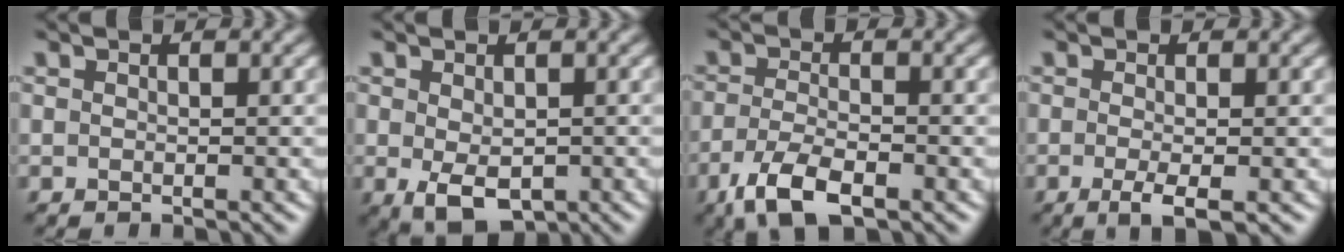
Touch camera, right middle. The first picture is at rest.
{"total": 4.0, "force": [-1.0, 2.4, 3.1], "torque": [-0.058, -0.014, -0.011]}
{"total": 4.7, "force": [-2.8, 1.7, 3.4], "torque": [-0.076, -0.010, -0.057]}
{"total": 2.4, "force": [-0.9, 0.5, 2.1], "torque": [-0.043, -0.009, -0.016]}